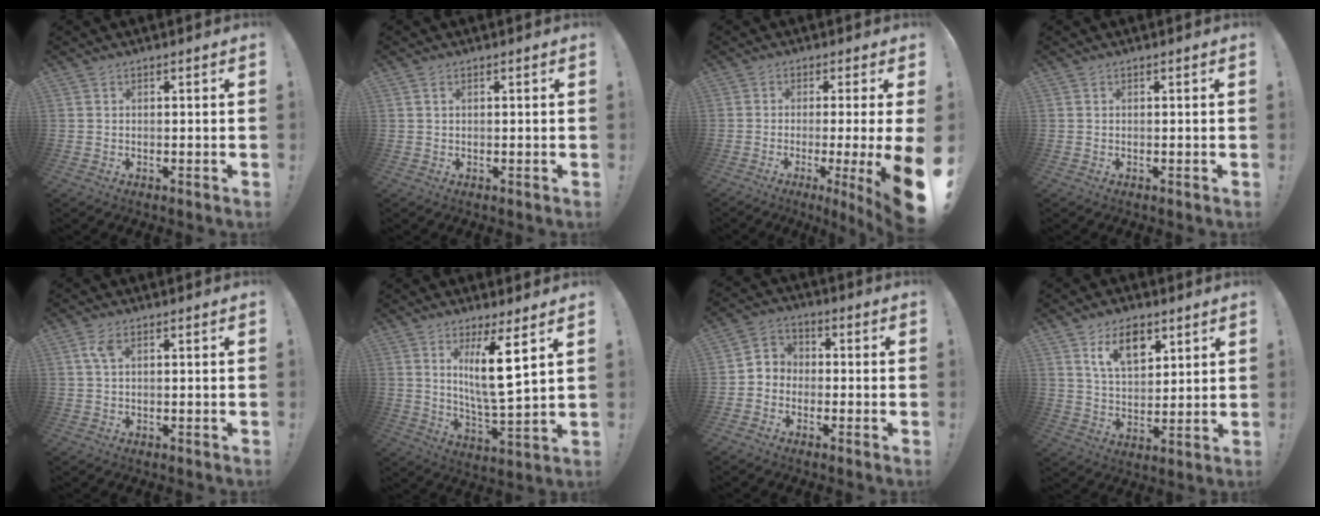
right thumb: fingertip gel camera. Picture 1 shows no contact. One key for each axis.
{"total": 1.0, "fx": 0.5, "fy": 0.4, "fz": 0.7, "tx": -0.019, "ty": 0.002, "tz": 0.011}
{"total": 10.4, "fx": -2.2, "fy": -0.1, "fz": 10.1, "tx": -0.141, "ty": -0.008, "tz": -0.026}
{"total": 0.0}
{"total": 3.4, "fx": 1.2, "fy": 1.4, "fz": 2.8, "tx": -0.057, "ty": 0.003, "tz": 0.022}
{"total": 12.3, "fx": 5.3, "fy": 1.1, "fz": 11.0, "tx": -0.176, "ty": -0.038, "tz": 0.077}
{"total": 5.1, "fx": -2.9, "fy": 4.1, "fz": 1.1, "tx": -0.021, "ty": 0.030, "tz": -0.048}
{"total": 11.3, "fx": 6.7, "fy": 6.7, "fz": 6.1, "tx": -0.096, "ty": -0.029, "tz": 0.125}